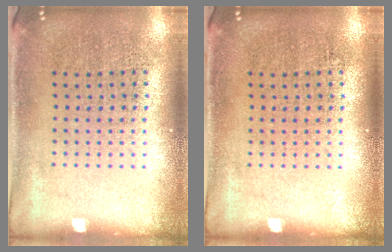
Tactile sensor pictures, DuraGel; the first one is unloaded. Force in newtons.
{"total": 0.0}